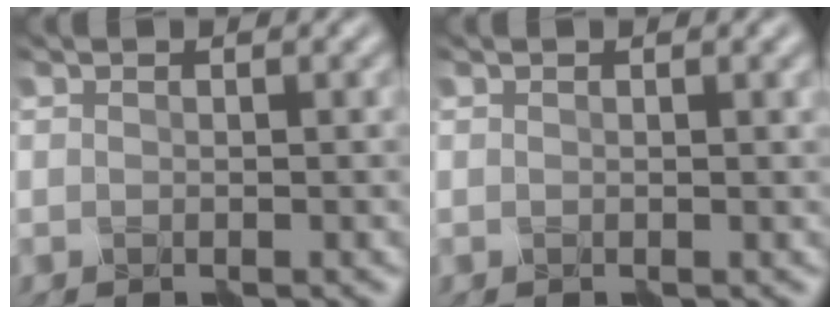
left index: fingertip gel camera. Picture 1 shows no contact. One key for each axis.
{"total": 0.6, "fx": 0.3, "fy": 0.0, "fz": 0.6, "tx": -0.011, "ty": 0.001, "tz": 0.001}